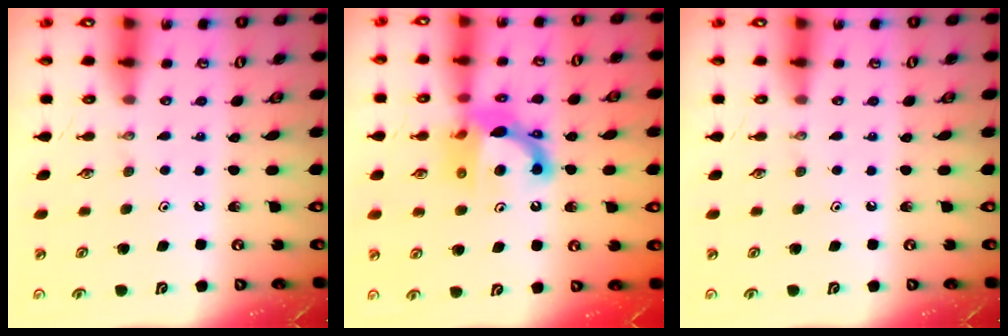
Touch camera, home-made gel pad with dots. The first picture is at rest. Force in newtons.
{"total": 12.3, "press": 12.2, "slide": 1.5}
{"total": 0.0}